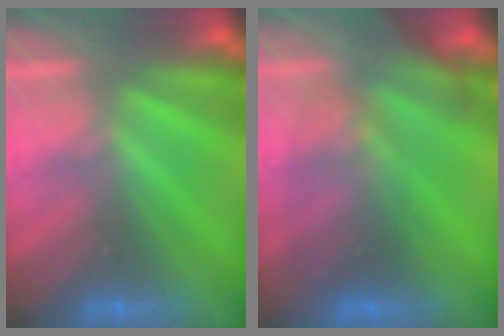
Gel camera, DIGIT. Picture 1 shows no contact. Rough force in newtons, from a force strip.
{"total": 2.8}